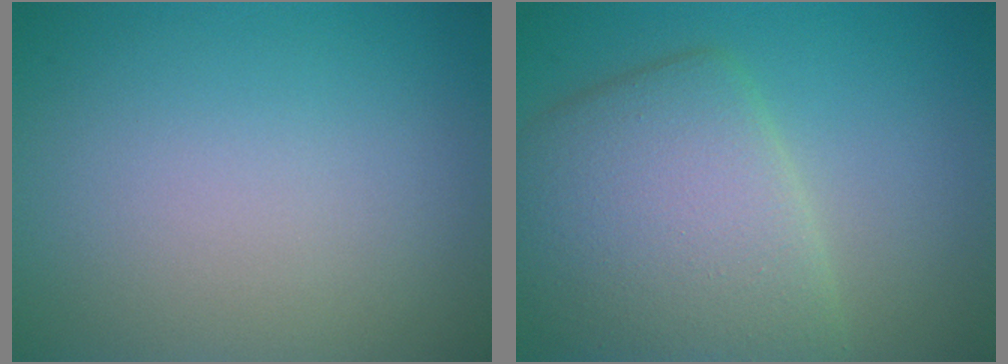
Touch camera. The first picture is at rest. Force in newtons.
{"total": 7.5, "press": 7.5, "slide": 0.5}